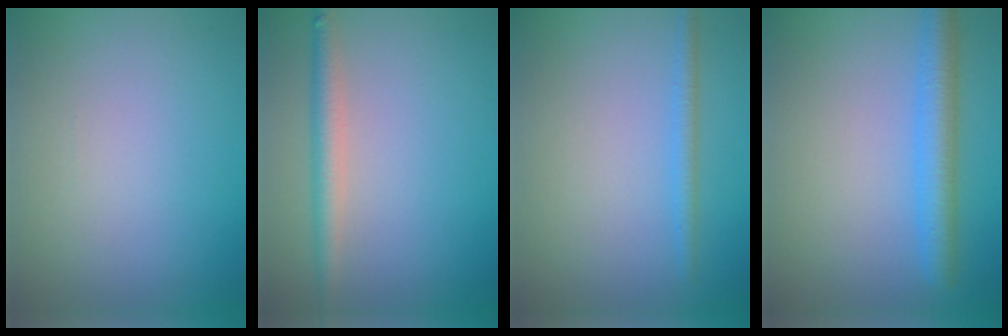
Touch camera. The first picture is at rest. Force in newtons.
{"total": 2.6, "press": 2.6, "slide": 0.1}
{"total": 1.6, "press": 1.6, "slide": 0.1}
{"total": 3.9, "press": 3.9, "slide": 0.1}